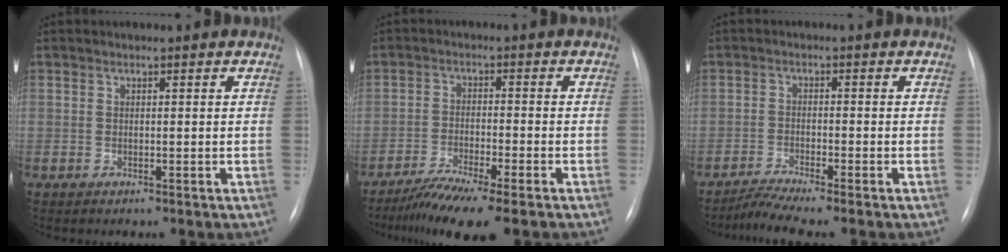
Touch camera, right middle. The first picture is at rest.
{"total": 8.1, "force": [-6.2, -0.1, 5.2], "torque": [-0.089, -0.024, -0.107]}
{"total": 4.3, "force": [-3.8, -1.0, 1.8], "torque": [-0.039, -0.015, -0.074]}